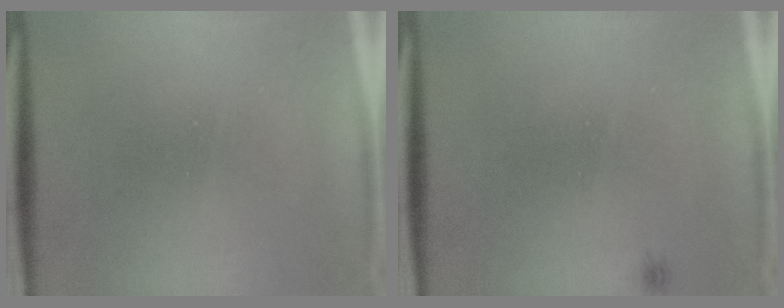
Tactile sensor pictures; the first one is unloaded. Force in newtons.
{"total": 0.6}